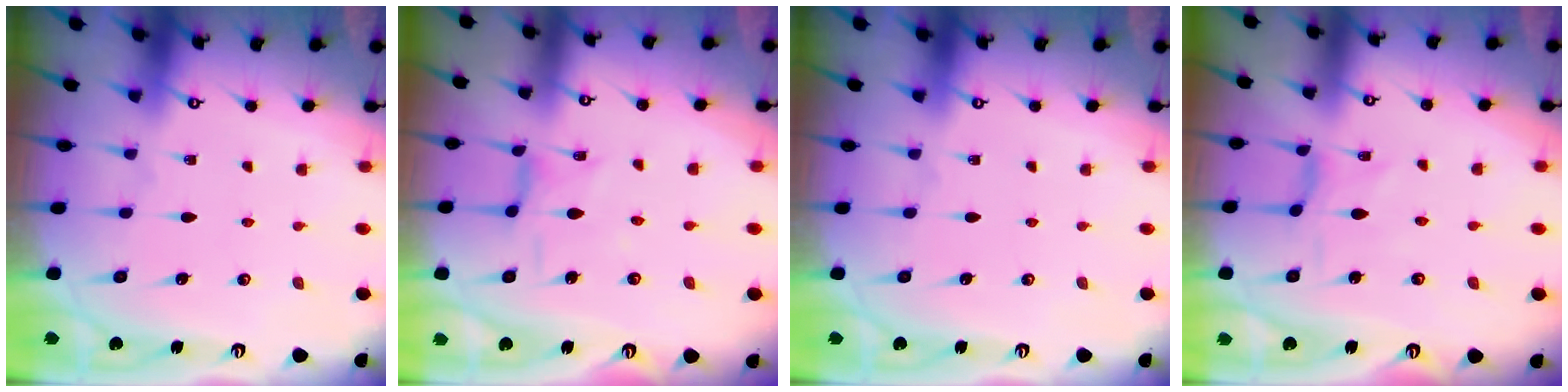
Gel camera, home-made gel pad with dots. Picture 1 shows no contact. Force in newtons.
{"total": 2.3, "press": 2.3, "slide": 0.5}
{"total": 0.0}
{"total": 0.9, "press": 0.9, "slide": 0.3}